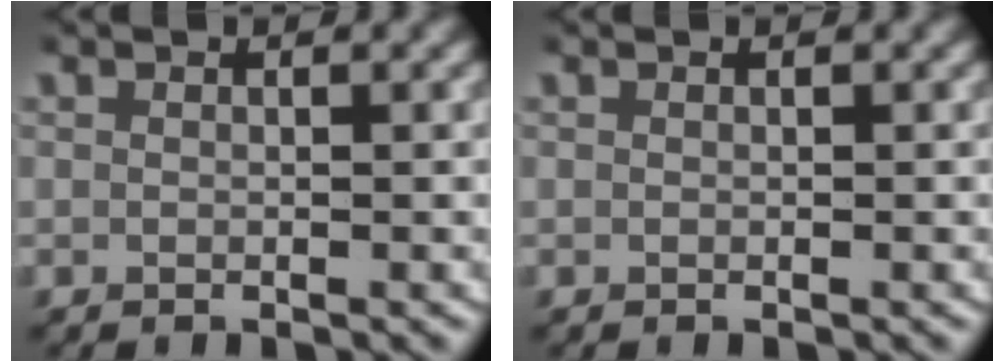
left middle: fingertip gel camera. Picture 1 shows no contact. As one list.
[{"total": 0.0}]